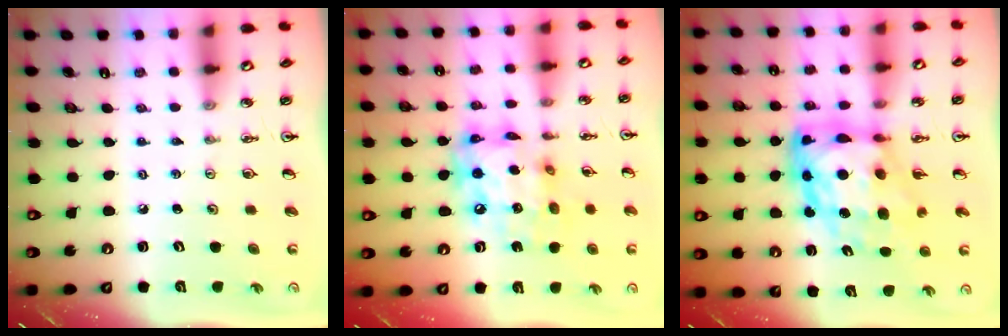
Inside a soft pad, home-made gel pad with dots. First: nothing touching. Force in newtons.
{"total": 16.7, "press": 16.6, "slide": 1.4}
{"total": 15.8, "press": 15.8, "slide": 1.4}